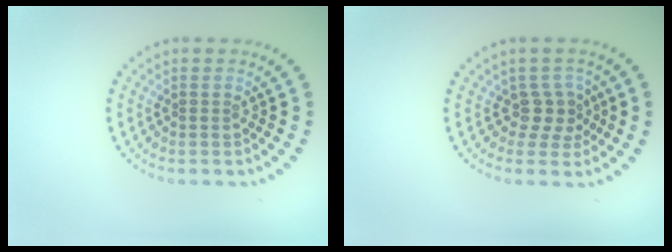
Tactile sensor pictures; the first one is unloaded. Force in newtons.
{"total": 2.1, "press": 1.6, "slide": 1.4}